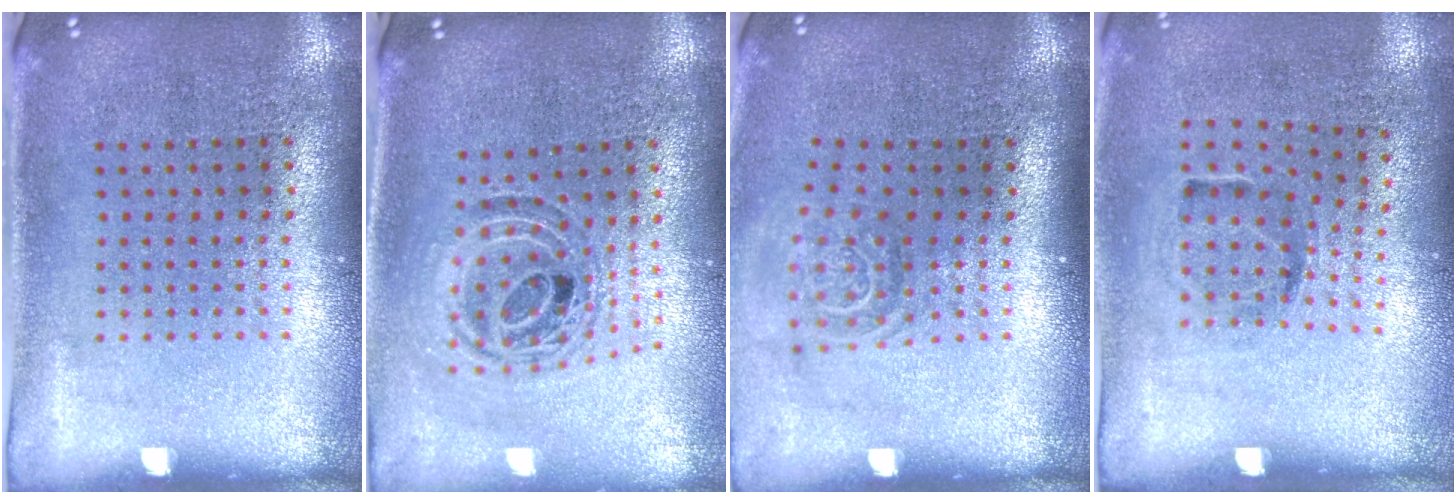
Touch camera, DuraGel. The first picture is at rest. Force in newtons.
{"total": 1.0, "press": 0.9, "slide": 0.2}
{"total": 1.6, "press": 1.1, "slide": 1.1}
{"total": 1.1, "press": 0.8, "slide": 0.8}